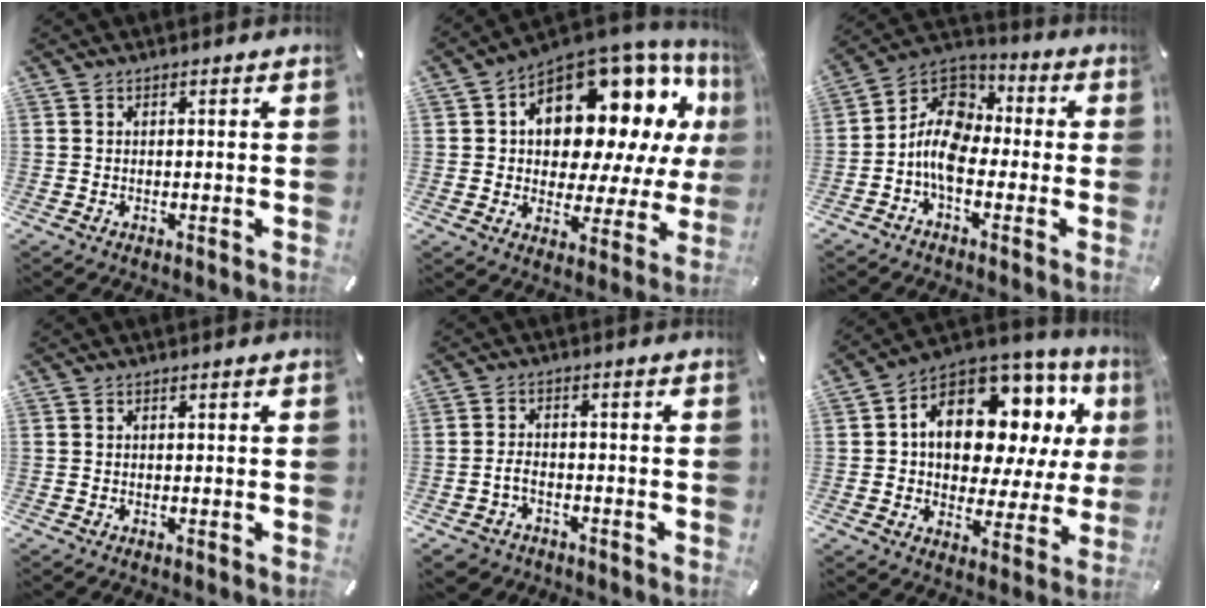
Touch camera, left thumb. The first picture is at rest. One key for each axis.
{"total": 18.0, "fx": 8.1, "fy": 11.2, "fz": 11.6, "tx": -0.168, "ty": -0.069, "tz": 0.131}
{"total": 10.9, "fx": -3.8, "fy": 7.4, "fz": 7.0, "tx": -0.163, "ty": 0.014, "tz": -0.077}
{"total": 0.0}
{"total": 4.2, "fx": -1.8, "fy": 3.1, "fz": 2.2, "tx": -0.052, "ty": 0.008, "tz": -0.037}
{"total": 15.5, "fx": 5.0, "fy": 10.6, "fz": 10.1, "tx": -0.165, "ty": -0.035, "tz": 0.089}